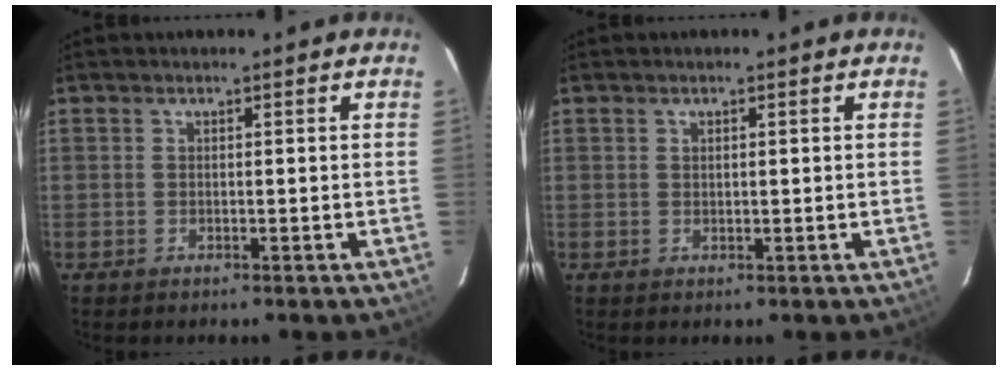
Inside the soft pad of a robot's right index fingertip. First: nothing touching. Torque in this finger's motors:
{"motor_torque": [-0.40, 0.05, -0.03, 0.00]}